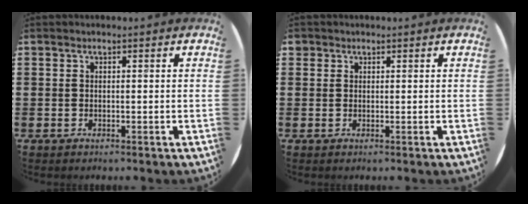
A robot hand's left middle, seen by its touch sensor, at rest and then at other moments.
{"total": 0.7, "force": [0.5, 0.4, 0.0], "torque": [0.000, 0.003, 0.011]}